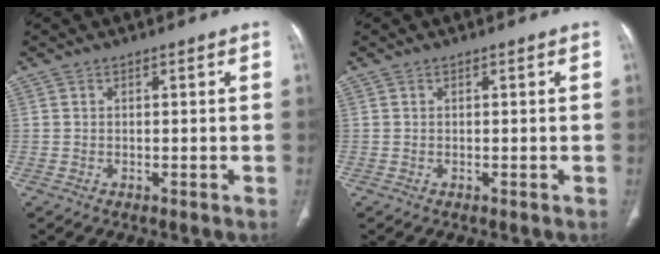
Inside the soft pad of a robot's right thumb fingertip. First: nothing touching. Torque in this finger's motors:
{"motor_torque": [0.04, 0.04, 0.00, 0.00, 0.02]}